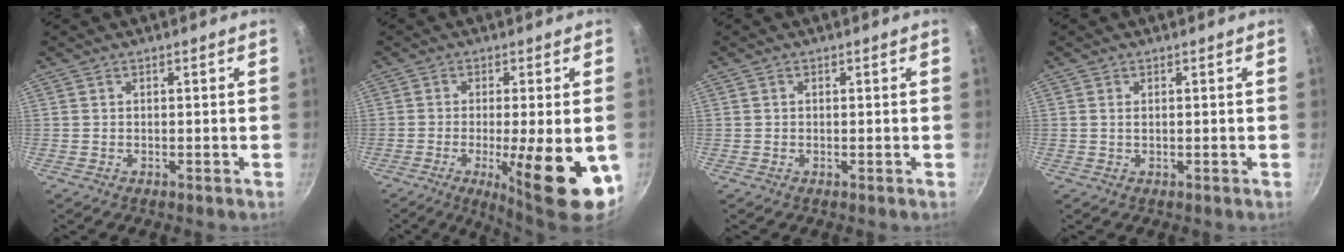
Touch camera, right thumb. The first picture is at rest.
{"total": 15.7, "force": [-4.4, 3.9, 14.5], "torque": [-0.197, -0.010, -0.056]}
{"total": 0.5, "force": [0.1, 0.4, 0.3], "torque": [-0.006, 0.003, 0.002]}
{"total": 0.9, "force": [0.3, 0.4, 0.7], "torque": [-0.013, 0.000, 0.004]}